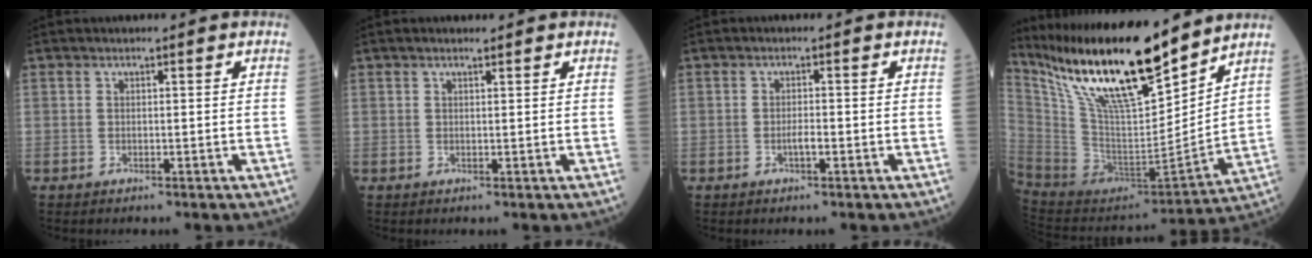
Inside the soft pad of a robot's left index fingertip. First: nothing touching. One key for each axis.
{"total": 1.0, "fx": 0.8, "fy": 0.1, "fz": 0.6, "tx": -0.013, "ty": 0.007, "tz": 0.015}
{"total": 1.5, "fx": -0.6, "fy": 0.2, "fz": 1.3, "tx": -0.026, "ty": 0.001, "tz": -0.011}
{"total": 22.2, "fx": 17.1, "fy": 3.7, "fz": 13.8, "tx": -0.246, "ty": -0.006, "tz": 0.319}